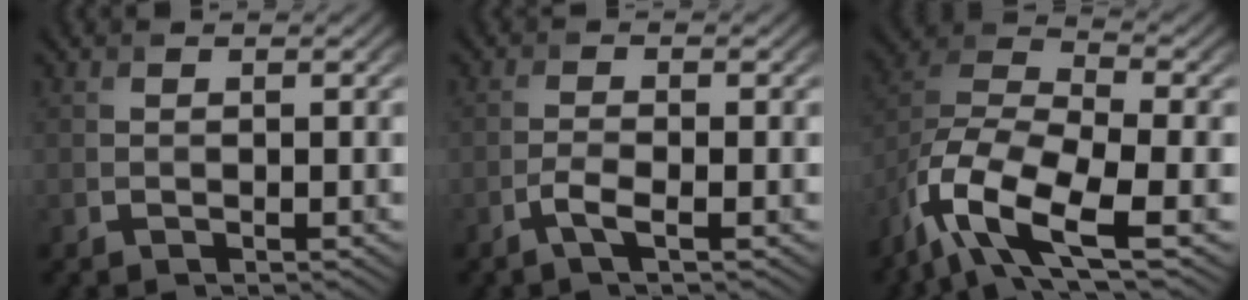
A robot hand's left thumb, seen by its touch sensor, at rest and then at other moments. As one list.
[{"total": 2.2, "force": [-1.2, 0.4, 1.8], "torque": [-0.040, 0.004, -0.029]}, {"total": 13.0, "force": [-7.3, 4.8, 9.6], "torque": [-0.211, -0.019, -0.145]}]